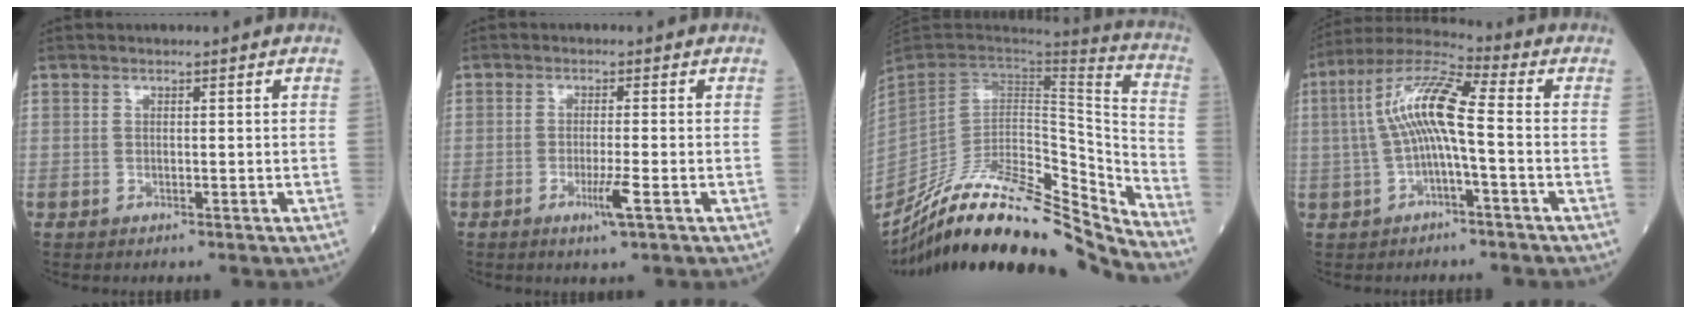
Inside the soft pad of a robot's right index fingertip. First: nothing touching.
{"total": 3.4, "force": [-1.5, -0.4, 3.1], "torque": [-0.058, -0.009, -0.028]}
{"total": 28.5, "force": [-25.1, 3.2, 13.3], "torque": [-0.208, -0.023, -0.404]}
{"total": 10.2, "force": [-0.2, 1.2, 10.1], "torque": [-0.202, 0.032, -0.009]}